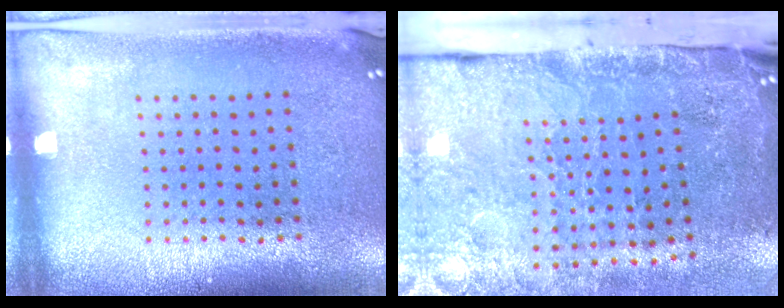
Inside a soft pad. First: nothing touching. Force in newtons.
{"total": 5.0, "press": 3.6, "slide": 3.4}